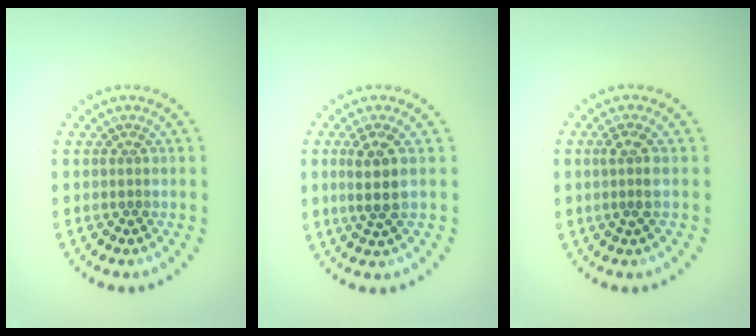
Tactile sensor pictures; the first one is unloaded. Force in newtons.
{"total": 2.7, "press": 2.3, "slide": 1.4}
{"total": 1.7, "press": 1.3, "slide": 1.2}